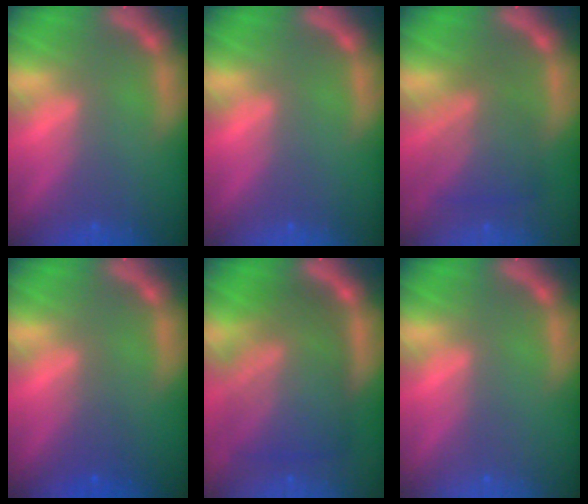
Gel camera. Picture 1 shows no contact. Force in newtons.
{"total": 0.0}
{"total": 5.5}
{"total": 2.0}
{"total": 10.0}
{"total": 0.0}